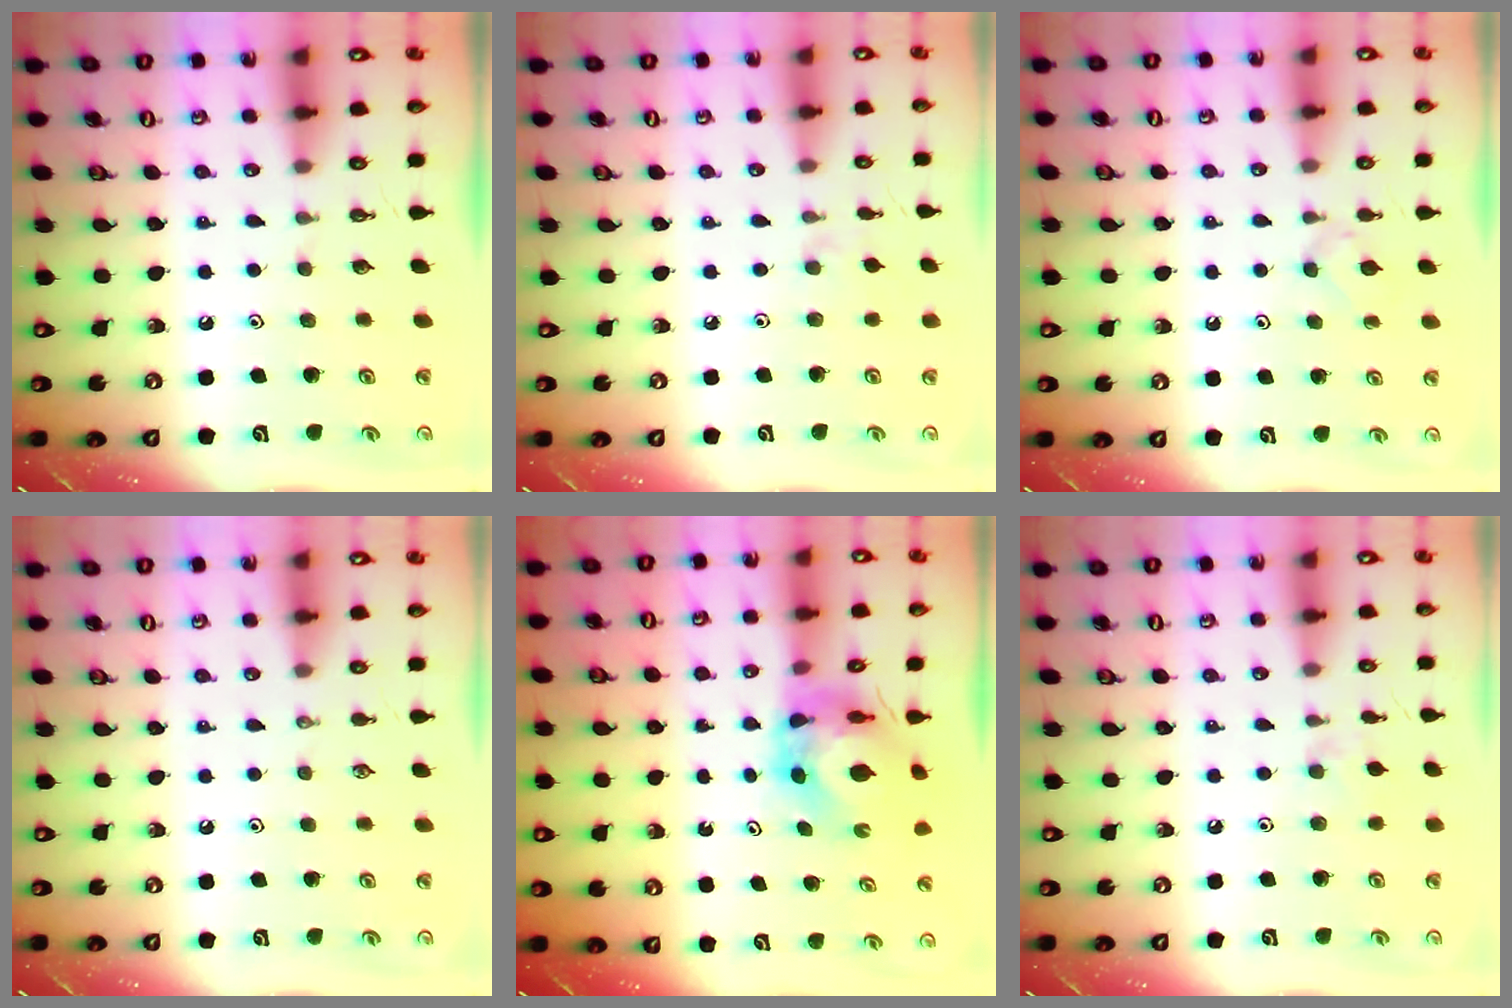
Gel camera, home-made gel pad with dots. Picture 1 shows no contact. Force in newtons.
{"total": 1.1, "press": 1.0, "slide": 0.4}
{"total": 3.3, "press": 3.2, "slide": 0.6}
{"total": 0.0}
{"total": 7.5, "press": 7.5, "slide": 0.7}
{"total": 3.9, "press": 3.9, "slide": 0.7}